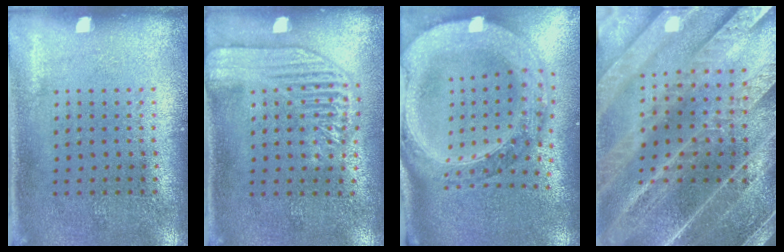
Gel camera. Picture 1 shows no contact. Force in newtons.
{"total": 2.1, "press": 1.9, "slide": 0.9}
{"total": 3.6, "press": 2.9, "slide": 2.1}
{"total": 5.5, "press": 4.6, "slide": 2.9}